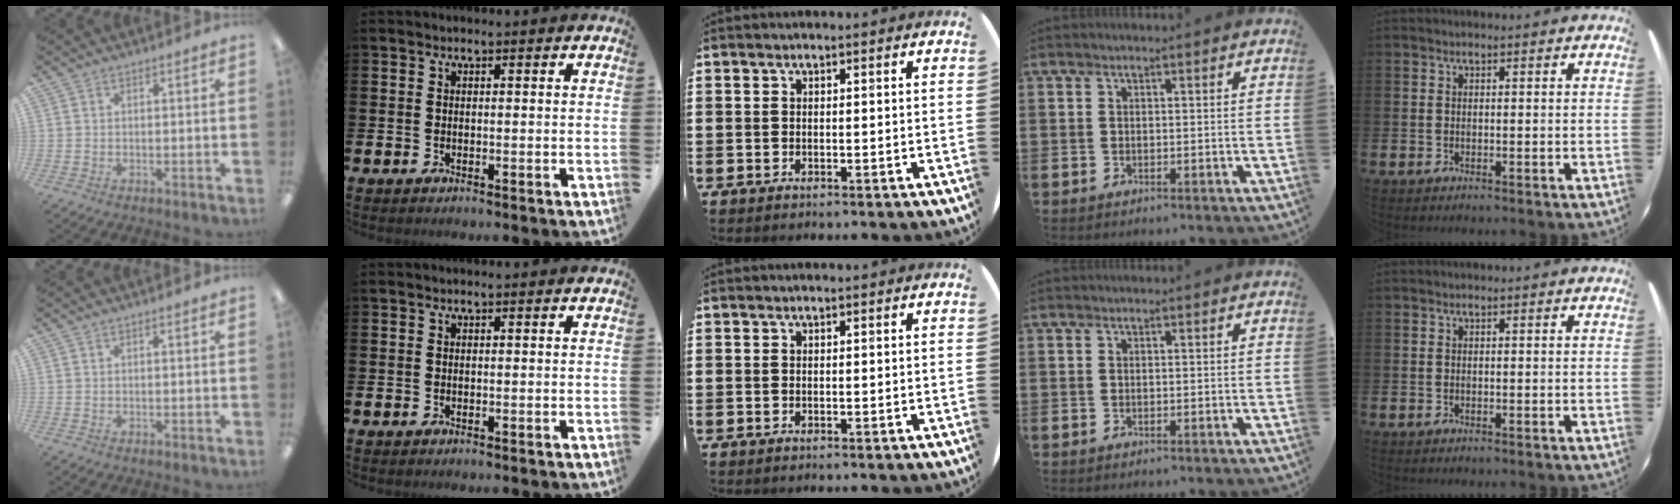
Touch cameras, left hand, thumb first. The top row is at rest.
{}